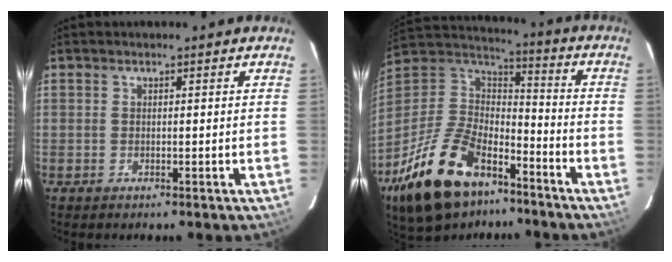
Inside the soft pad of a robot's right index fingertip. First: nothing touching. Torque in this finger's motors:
{"motor_torque": [1.07, -1.07, 0.95, 0.21]}